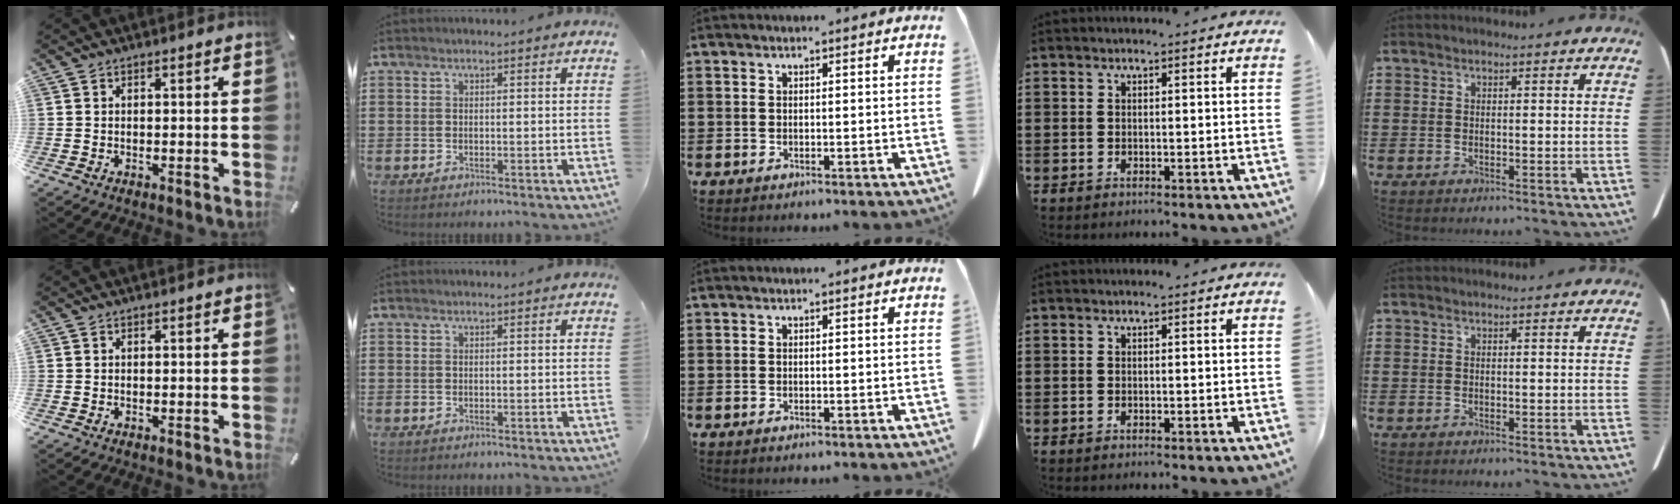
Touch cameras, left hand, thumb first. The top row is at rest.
{}